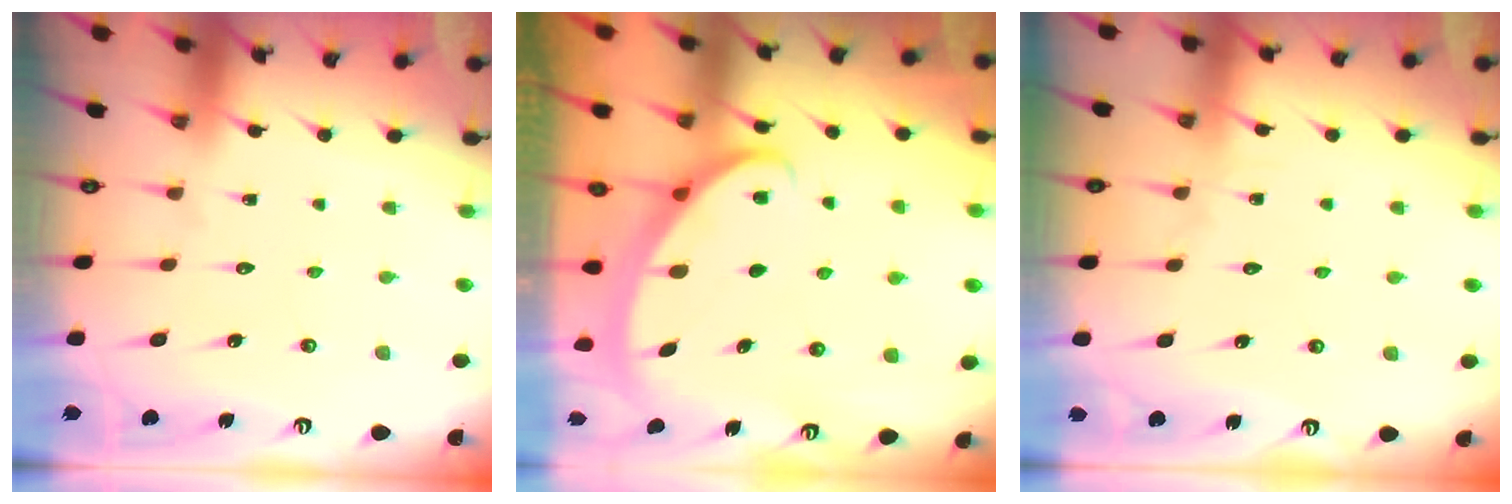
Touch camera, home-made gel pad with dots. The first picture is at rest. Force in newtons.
{"total": 2.6, "press": 2.5, "slide": 0.4}
{"total": 2.6, "press": 2.6, "slide": 0.2}